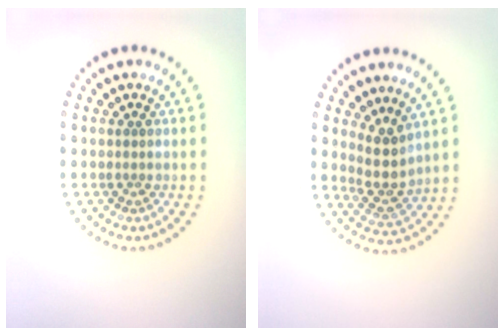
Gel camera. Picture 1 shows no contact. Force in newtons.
{"total": 3.0, "press": 2.2, "slide": 2.0}